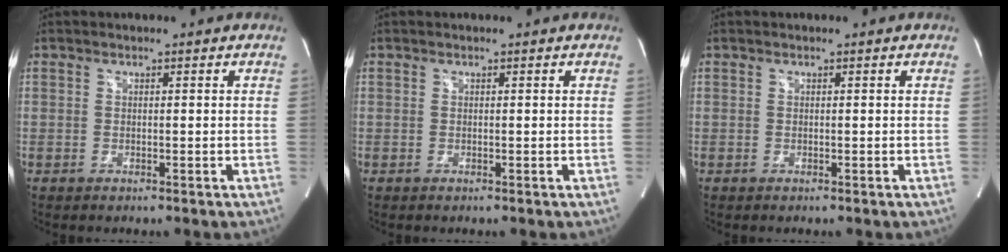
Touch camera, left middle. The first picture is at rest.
{"total": 0.0}
{"total": 0.0}